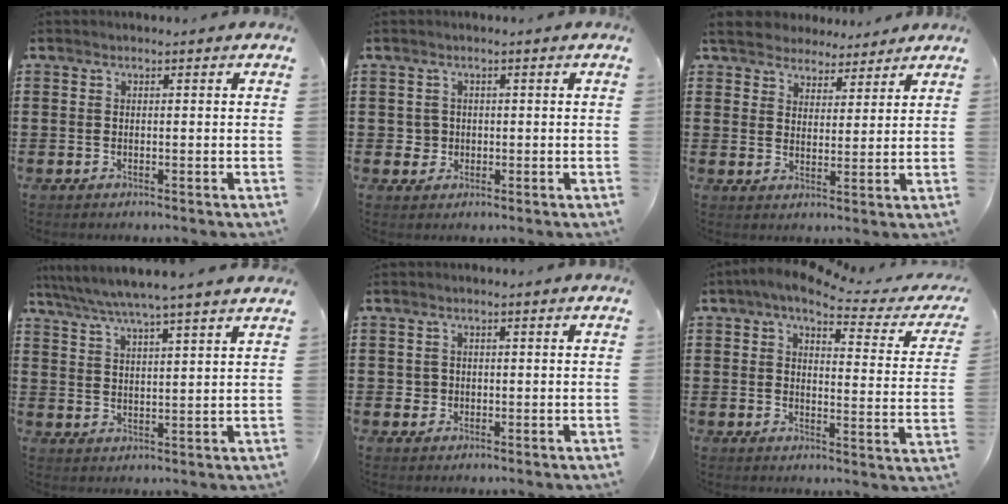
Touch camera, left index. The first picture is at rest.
{"total": 1.9, "force": [0.0, 1.8, 0.3], "torque": [-0.014, 0.007, -0.003]}
{"total": 5.0, "force": [4.7, 1.7, 0.3], "torque": [-0.030, -0.014, 0.086]}
{"total": 5.1, "force": [4.7, -0.4, 2.1], "torque": [-0.057, -0.024, 0.079]}
{"total": 1.3, "force": [0.1, 1.3, 0.2], "torque": [-0.008, 0.007, 0.001]}
{"total": 5.0, "force": [3.6, 0.7, 3.3], "torque": [-0.075, -0.021, 0.055]}